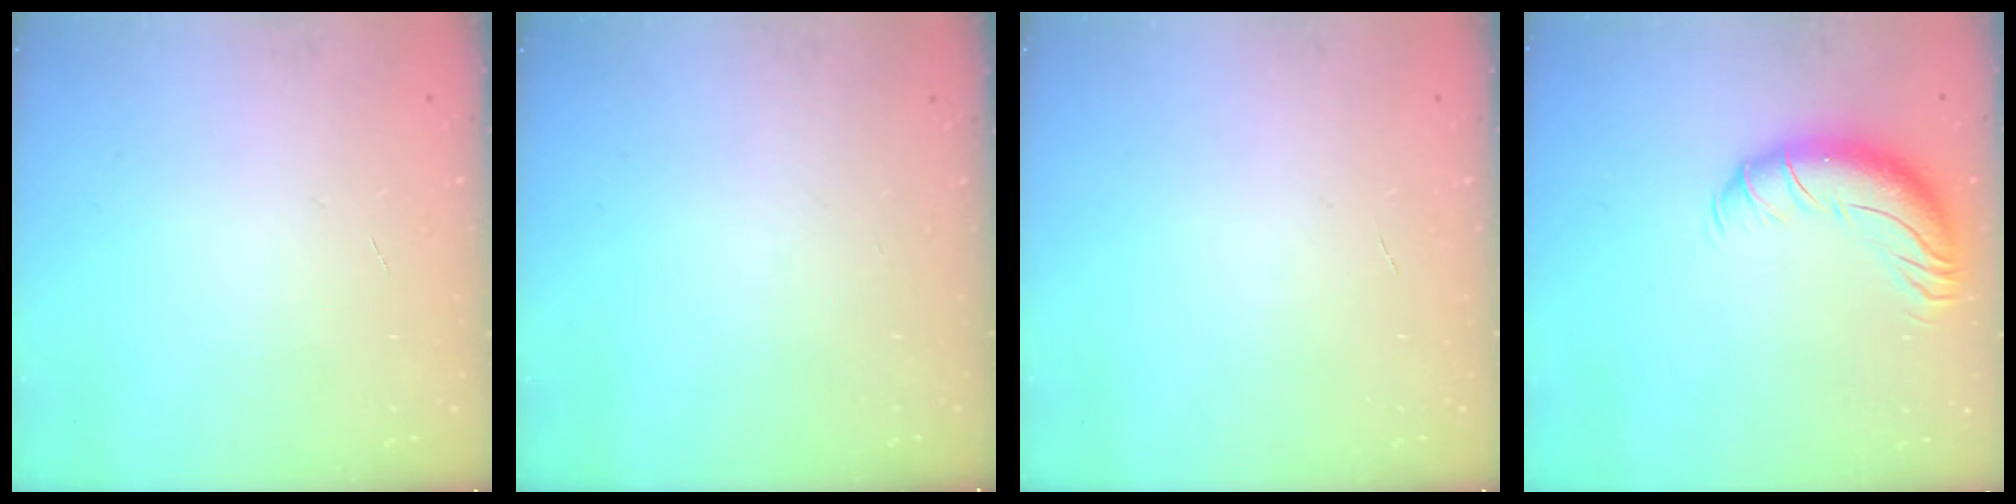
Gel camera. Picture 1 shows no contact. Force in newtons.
{"total": 0.0}
{"total": 0.0}
{"total": 12.4, "press": 12.1, "slide": 2.8}